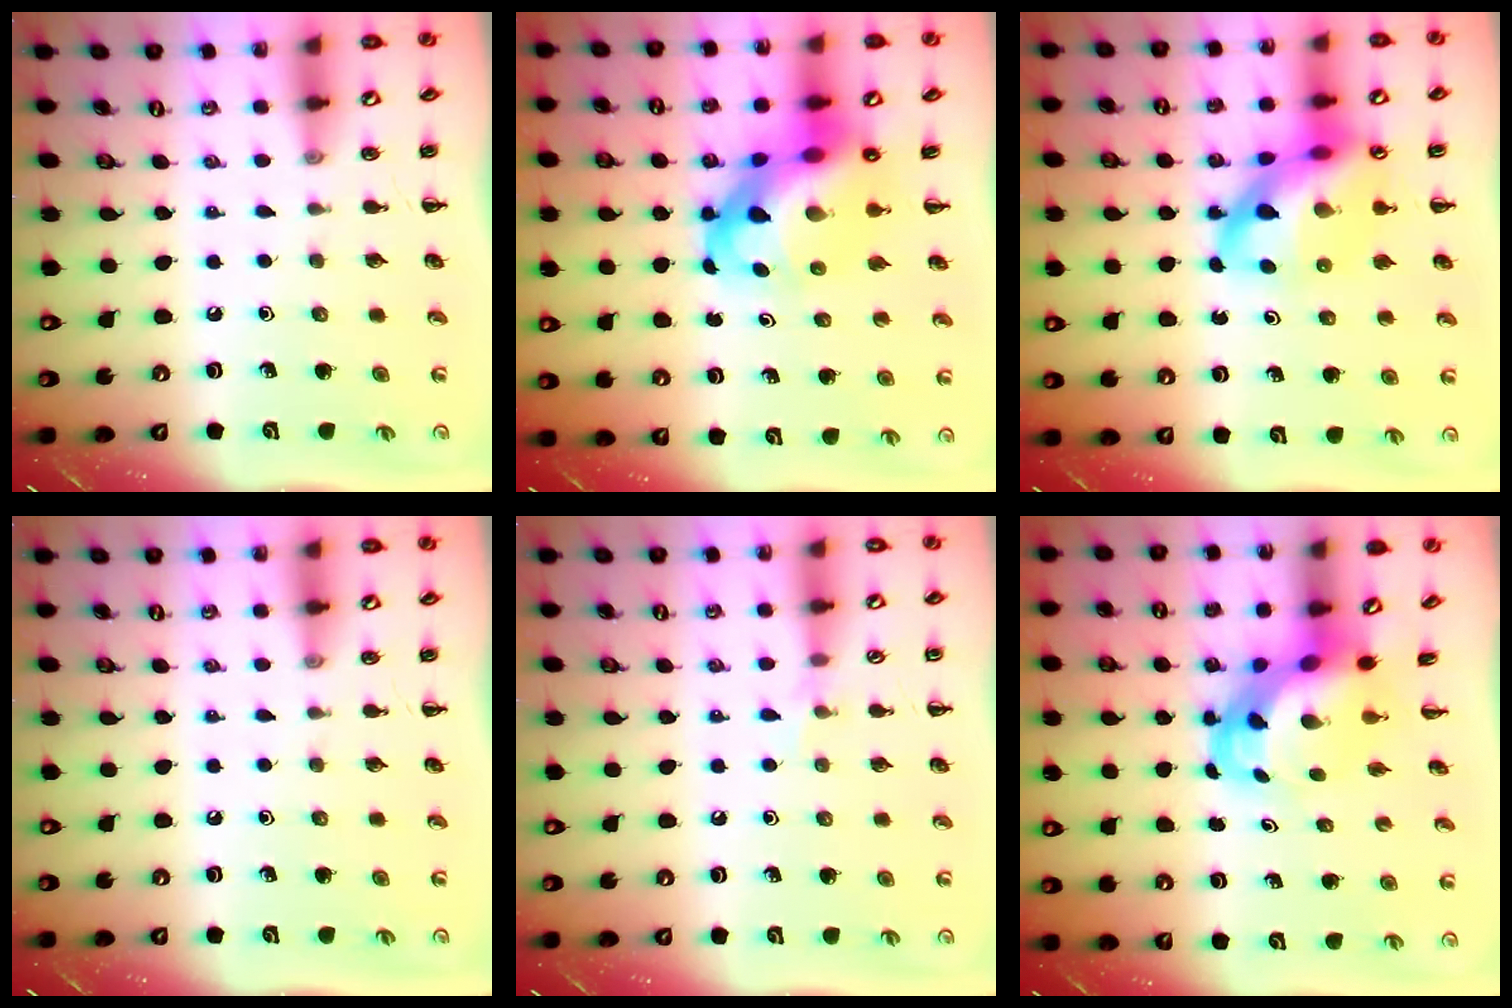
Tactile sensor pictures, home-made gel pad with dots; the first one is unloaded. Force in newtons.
{"total": 15.4, "press": 14.8, "slide": 4.3}
{"total": 16.5, "press": 15.9, "slide": 4.3}
{"total": 0.0}
{"total": 3.9, "press": 3.7, "slide": 1.2}
{"total": 4.7, "press": 4.5, "slide": 1.4}